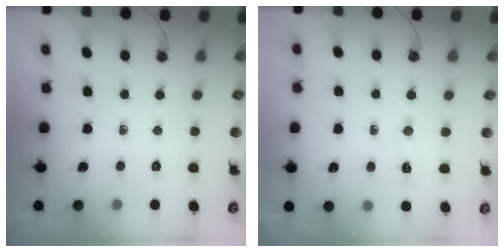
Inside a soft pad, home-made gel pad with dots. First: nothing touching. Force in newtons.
{"total": 2.8, "press": 2.7, "slide": 0.5}